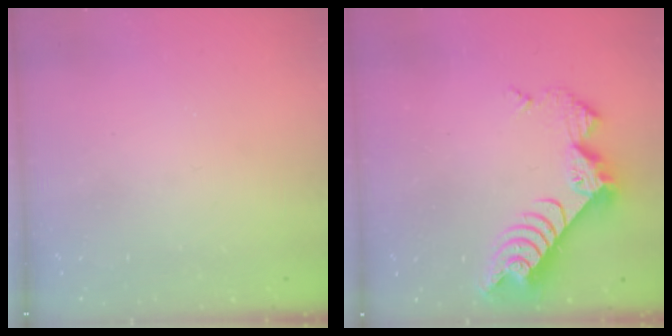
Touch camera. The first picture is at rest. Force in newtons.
{"total": 9.7, "press": 9.7, "slide": 0.8}